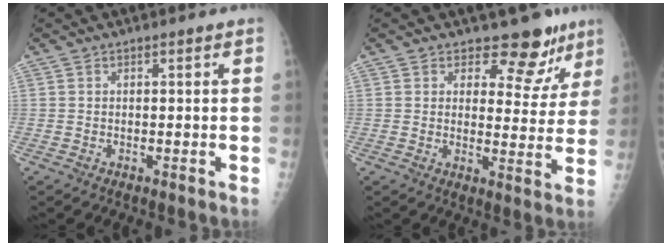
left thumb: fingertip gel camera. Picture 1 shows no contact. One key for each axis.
{"total": 8.9, "fx": 7.3, "fy": 4.7, "fz": 2.2, "tx": 0.012, "ty": -0.054, "tz": 0.084}